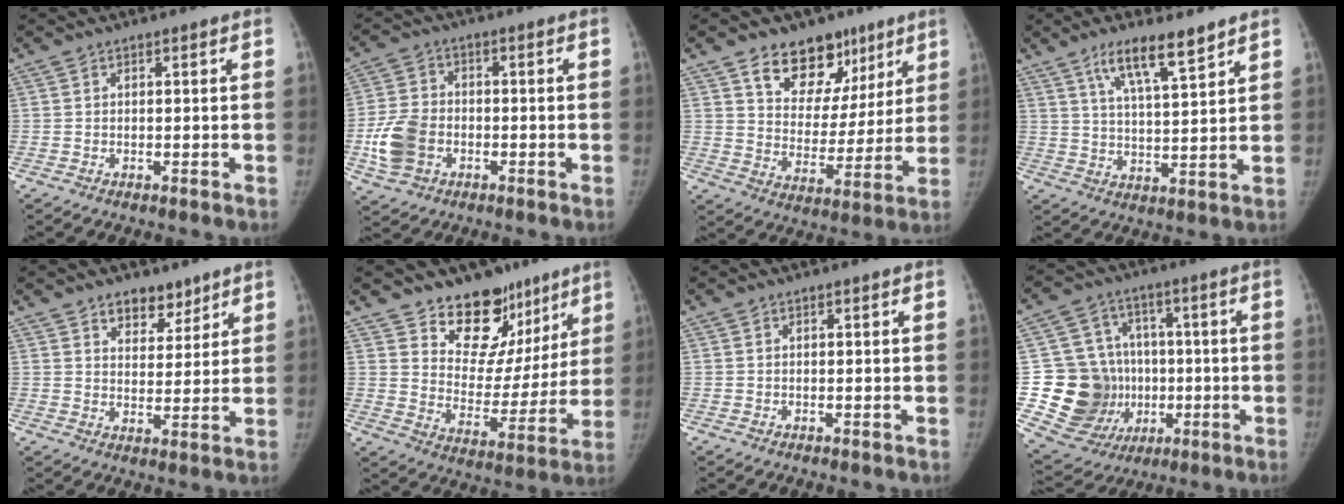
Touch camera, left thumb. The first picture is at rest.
{"total": 9.0, "force": [-2.4, 6.8, 5.4], "torque": [-0.106, 0.010, -0.047]}
{"total": 15.7, "force": [9.6, 10.4, 6.7], "torque": [-0.043, -0.039, 0.153]}
{"total": 9.6, "force": [6.5, 1.9, 6.8], "torque": [-0.112, -0.033, 0.118]}
{"total": 6.5, "force": [4.6, 3.8, 2.4], "torque": [-0.005, -0.031, 0.076]}
{"total": 16.6, "force": [11.8, 10.3, 5.3], "torque": [-0.012, -0.073, 0.179]}
{"total": 0.0}
{"total": 18.1, "force": [-1.9, 16.2, 7.8], "torque": [-0.098, 0.026, -0.004]}